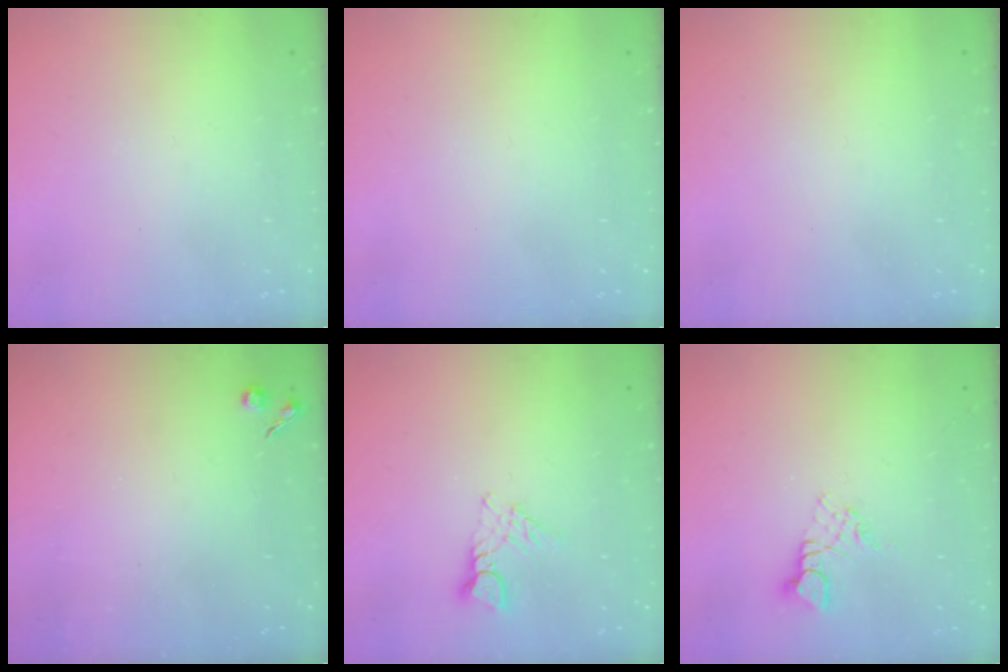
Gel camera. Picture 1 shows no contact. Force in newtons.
{"total": 0.0}
{"total": 0.0}
{"total": 3.5, "press": 3.5, "slide": 0.5}
{"total": 3.8, "press": 3.7, "slide": 0.4}
{"total": 3.1, "press": 3.0, "slide": 0.3}